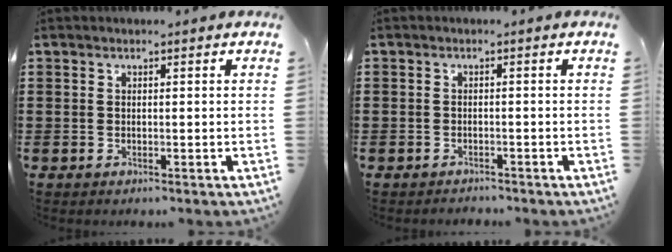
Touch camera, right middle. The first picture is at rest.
{"total": 1.3, "force": [-1.2, 0.3, -0.2], "torque": [-0.001, 0.001, -0.028]}